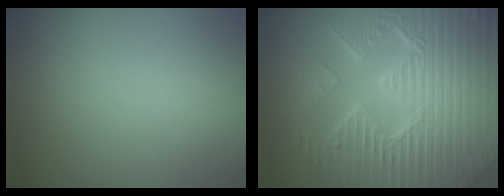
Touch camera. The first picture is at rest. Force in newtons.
{"total": 9.6, "press": 6.8, "slide": 6.8}